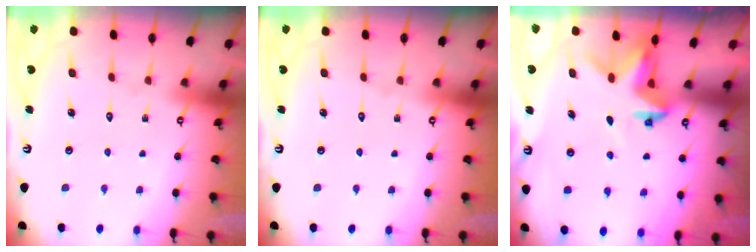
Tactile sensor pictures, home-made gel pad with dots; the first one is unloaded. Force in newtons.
{"total": 0.0}
{"total": 3.0, "press": 3.0, "slide": 0.0}